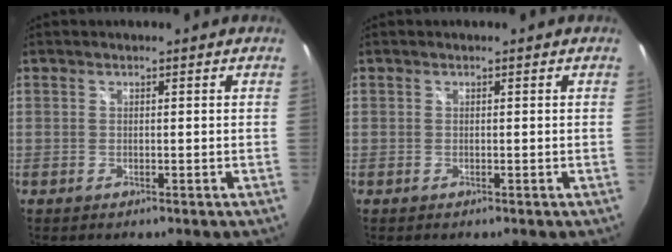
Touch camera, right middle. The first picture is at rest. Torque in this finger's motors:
{"motor_torque": [0.09, -0.04, -0.01, 0.00]}